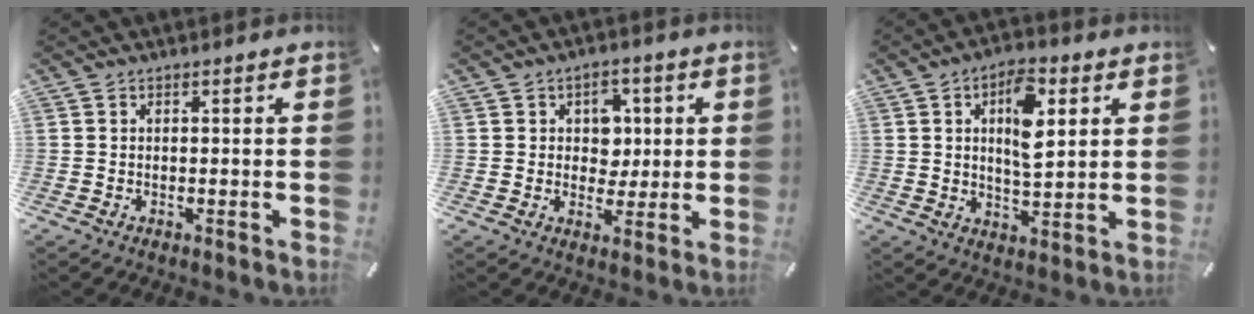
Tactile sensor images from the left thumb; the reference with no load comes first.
{"total": 6.9, "force": [1.1, 6.1, 3.2], "torque": [-0.039, 0.003, 0.012]}
{"total": 10.6, "force": [3.7, 5.2, 8.5], "torque": [-0.132, -0.010, 0.054]}